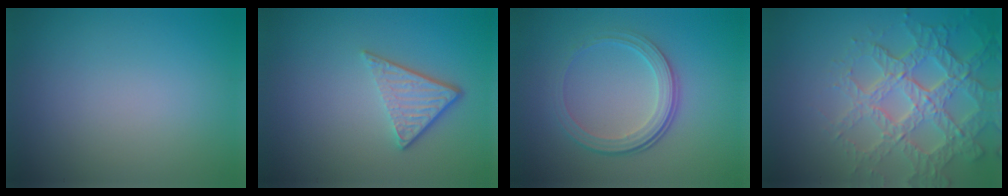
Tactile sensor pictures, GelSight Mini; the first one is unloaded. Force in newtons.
{"total": 3.7, "press": 2.6, "slide": 2.7}
{"total": 4.3, "press": 2.9, "slide": 3.2}
{"total": 7.4, "press": 5.2, "slide": 5.2}